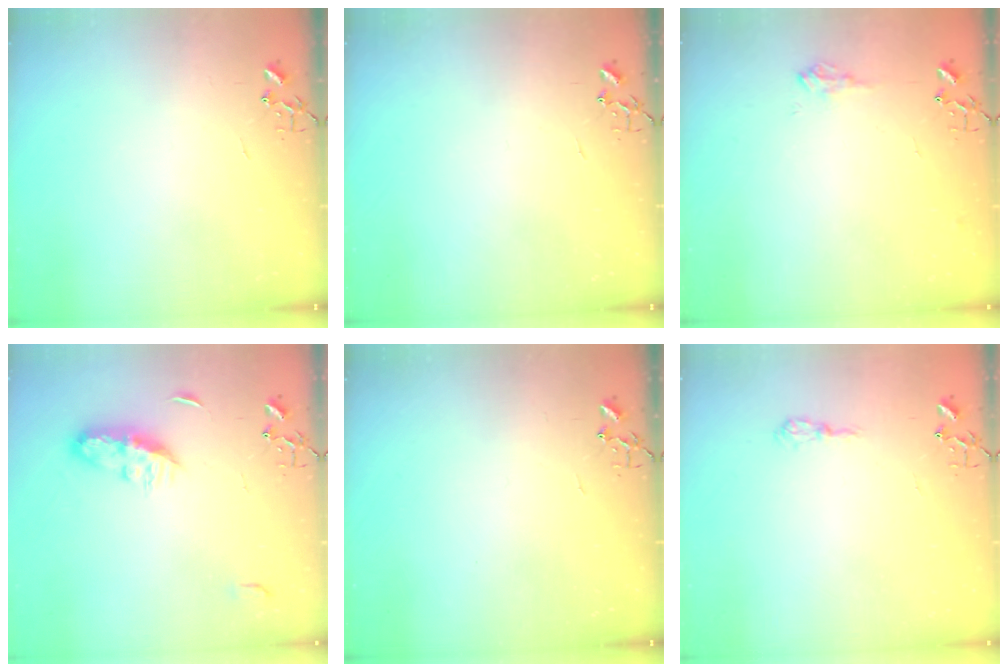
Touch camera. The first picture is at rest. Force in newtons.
{"total": 0.0}
{"total": 8.5, "press": 8.4, "slide": 0.8}
{"total": 8.2, "press": 8.1, "slide": 0.6}
{"total": 0.0}
{"total": 7.2, "press": 7.1, "slide": 0.6}